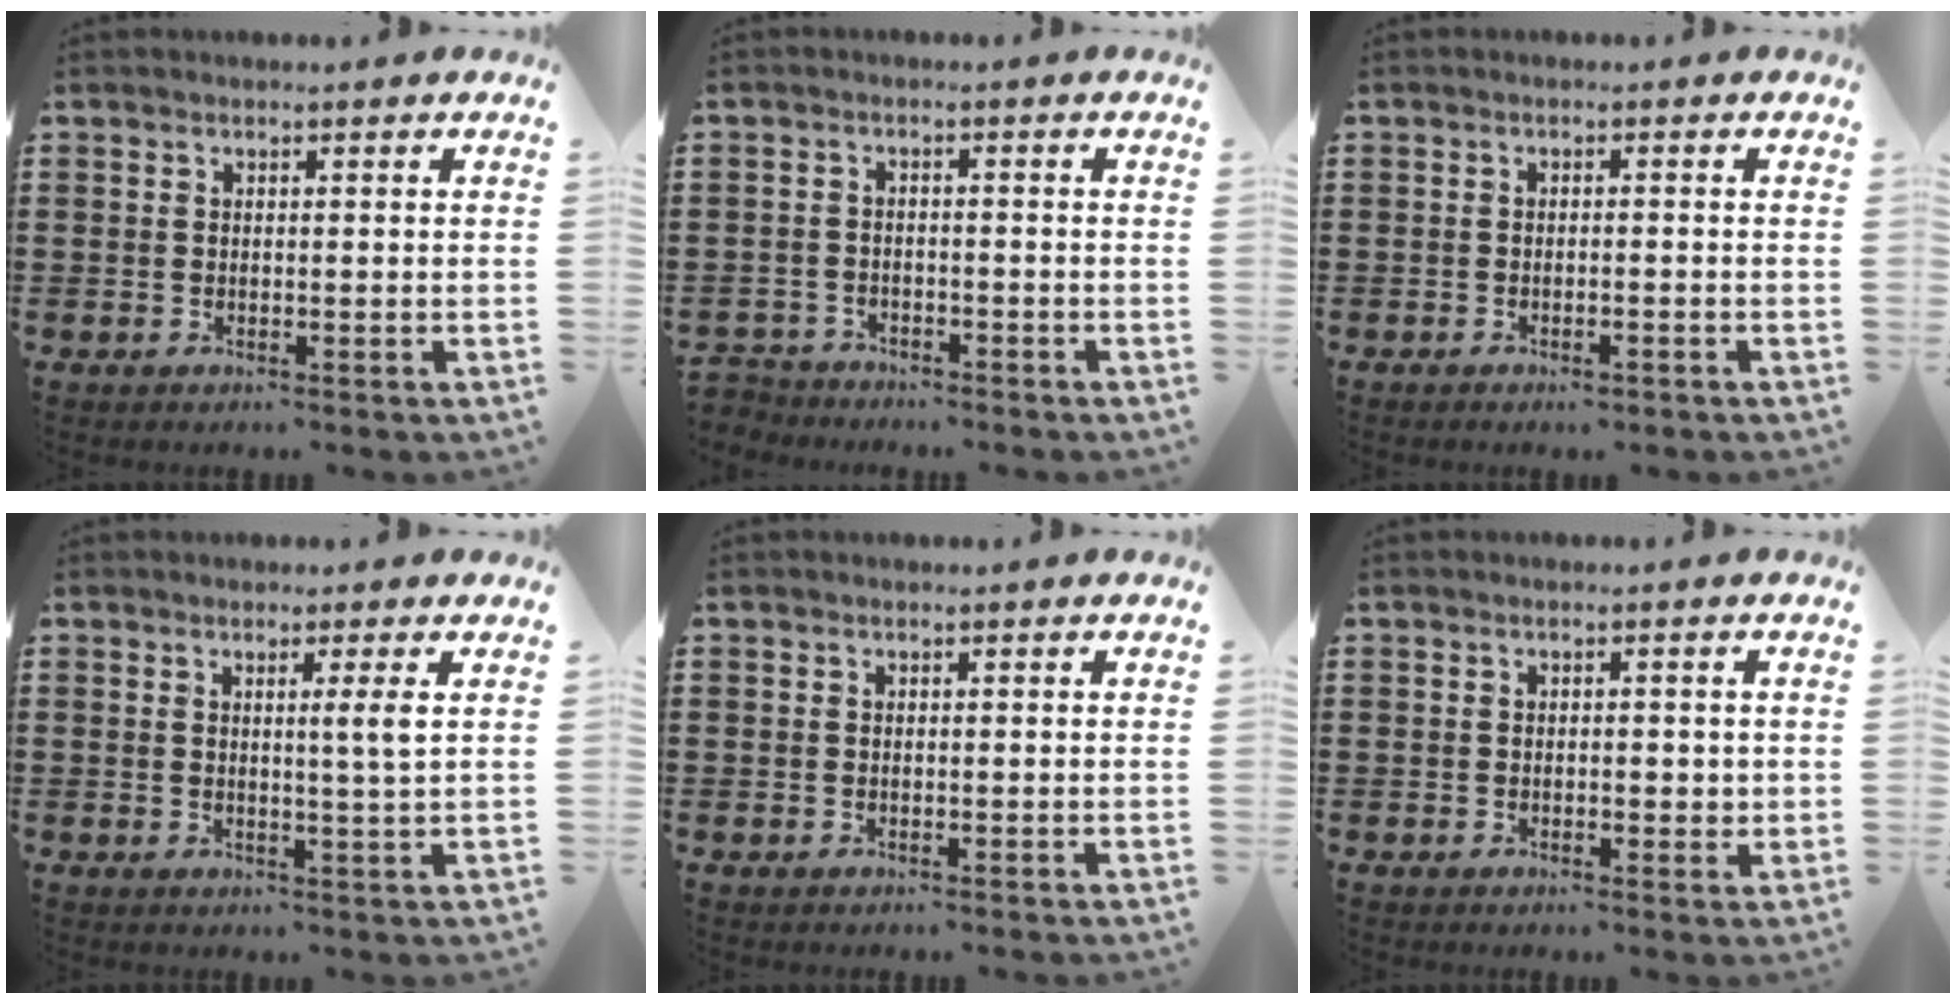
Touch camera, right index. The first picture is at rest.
{"total": 2.4, "force": [-2.4, 0.4, -0.3], "torque": [-0.003, 0.001, -0.054]}
{"total": 1.0, "force": [-0.8, 0.2, 0.6], "torque": [-0.013, -0.004, -0.015]}
{"total": 3.1, "force": [0.9, -0.6, 2.9], "torque": [-0.049, -0.011, 0.010]}
{"total": 0.0}
{"total": 1.7, "force": [-0.1, 1.0, 1.4], "torque": [-0.027, 0.005, -0.003]}